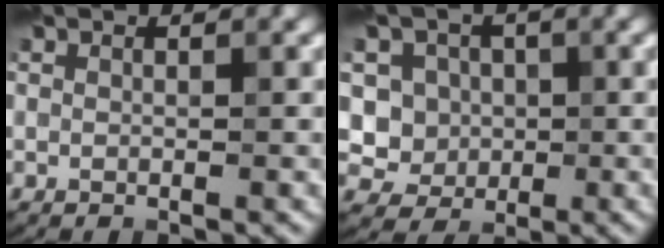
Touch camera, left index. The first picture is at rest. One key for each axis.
{"total": 5.4, "fx": 0.3, "fy": 5.1, "fz": 1.8, "tx": -0.025, "ty": 0.012, "tz": -0.005}